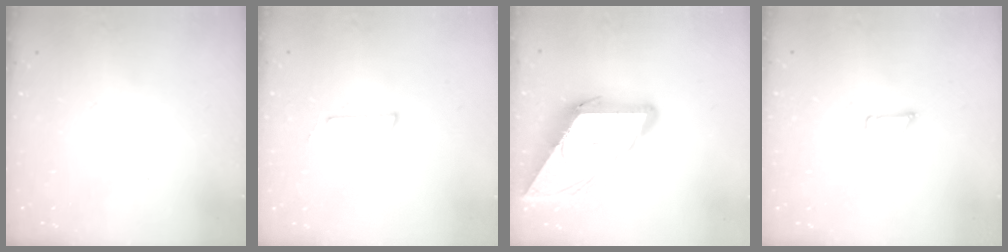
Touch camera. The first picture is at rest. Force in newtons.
{"total": 3.2, "press": 3.2, "slide": 0.2}
{"total": 12.0, "press": 11.9, "slide": 1.2}
{"total": 0.7, "press": 0.7, "slide": 0.1}